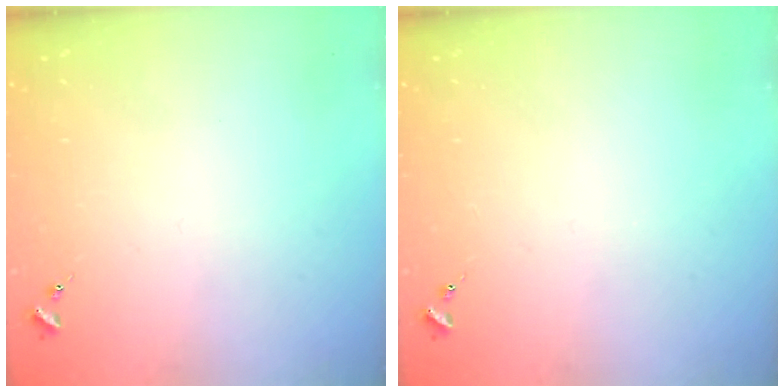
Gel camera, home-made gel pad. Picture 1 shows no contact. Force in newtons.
{"total": 0.0}